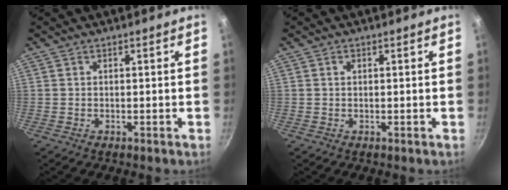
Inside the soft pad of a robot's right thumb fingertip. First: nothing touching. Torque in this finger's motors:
{"motor_torque": [0.13, 0.66, 0.41, -0.24, -0.02]}